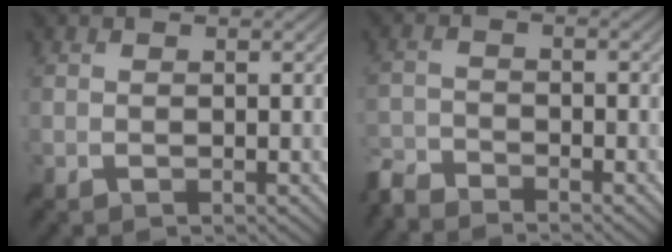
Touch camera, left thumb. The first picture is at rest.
{"total": 3.8, "force": [-3.7, 0.6, 0.7], "torque": [-0.018, -0.010, -0.085]}